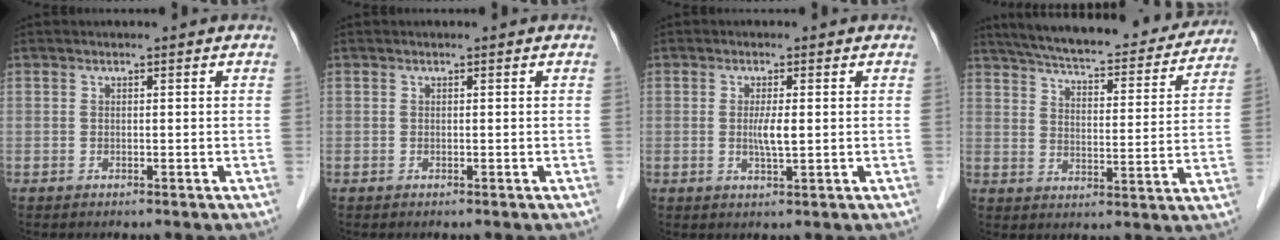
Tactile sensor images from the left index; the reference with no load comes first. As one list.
[{"total": 0.0}, {"total": 2.8, "force": [-0.1, 0.3, 2.8], "torque": [-0.058, -0.007, 0.000]}, {"total": 24.4, "force": [21.8, 4.7, 9.7], "torque": [-0.157, -0.012, 0.283]}]